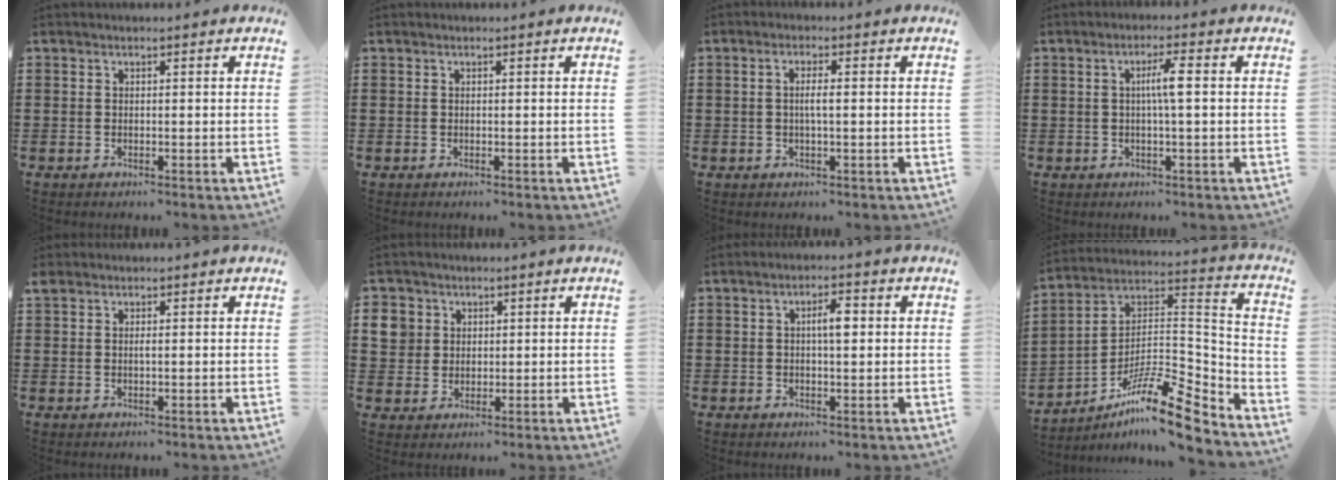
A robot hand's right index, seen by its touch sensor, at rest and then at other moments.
{"total": 0.0}
{"total": 2.6, "force": [-0.2, 0.3, 2.5], "torque": [-0.046, -0.003, -0.004]}
{"total": 3.7, "force": [0.3, -0.2, 3.7], "torque": [-0.069, -0.002, -0.001]}
{"total": 0.8, "force": [0.4, 0.3, 0.7], "torque": [-0.015, 0.002, 0.007]}
{"total": 4.8, "force": [1.6, 4.4, 1.0], "torque": [-0.033, 0.012, 0.029]}
{"total": 3.6, "force": [0.6, 1.1, 3.4], "torque": [-0.058, 0.004, 0.005]}
{"total": 13.3, "force": [-10.1, 2.1, 8.3], "torque": [-0.145, 0.018, -0.192]}